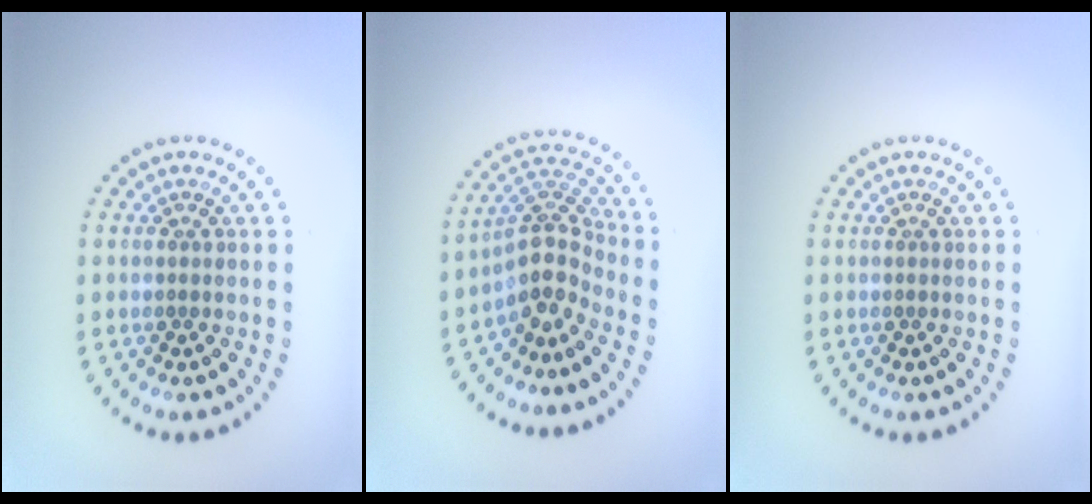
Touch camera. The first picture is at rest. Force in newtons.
{"total": 4.0, "press": 3.1, "slide": 2.5}
{"total": 0.0}